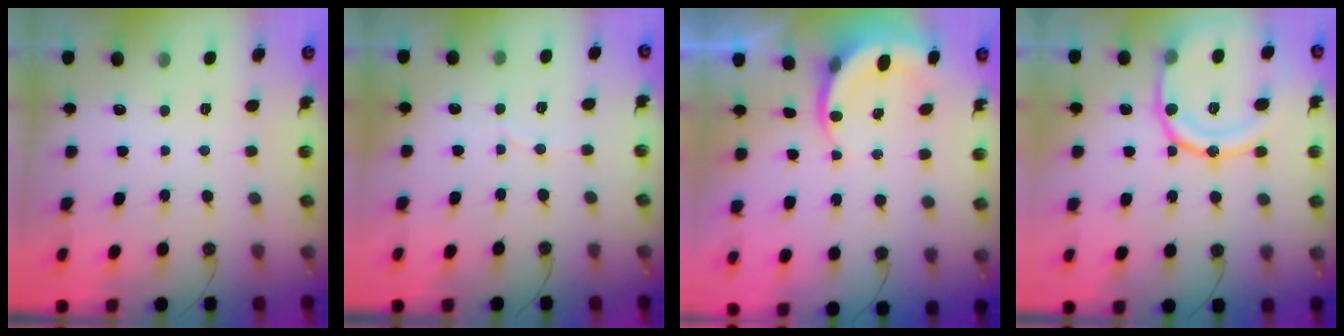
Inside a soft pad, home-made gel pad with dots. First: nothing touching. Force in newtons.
{"total": 2.9, "press": 2.9, "slide": 0.3}
{"total": 5.6, "press": 5.4, "slide": 1.8}
{"total": 20.7, "press": 20.5, "slide": 2.4}